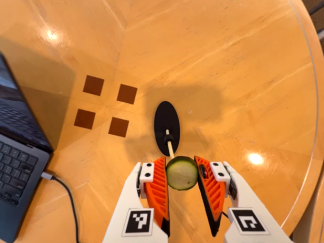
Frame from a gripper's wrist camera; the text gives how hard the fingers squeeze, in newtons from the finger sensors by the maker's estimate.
{"total": 10.2, "left": 10.5, "right": 9.9}